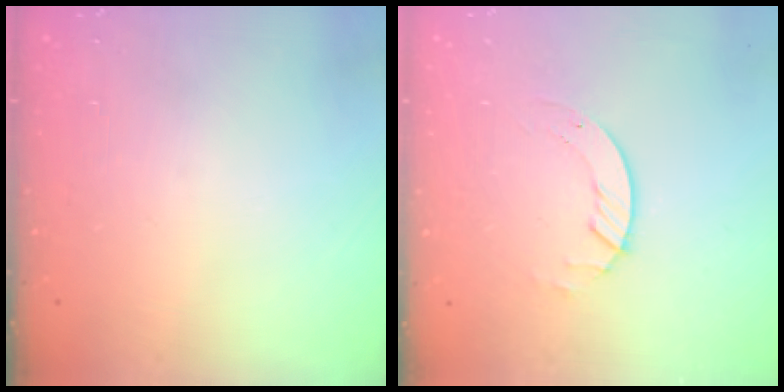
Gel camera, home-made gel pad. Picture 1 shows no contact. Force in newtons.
{"total": 2.7, "press": 2.7, "slide": 0.3}